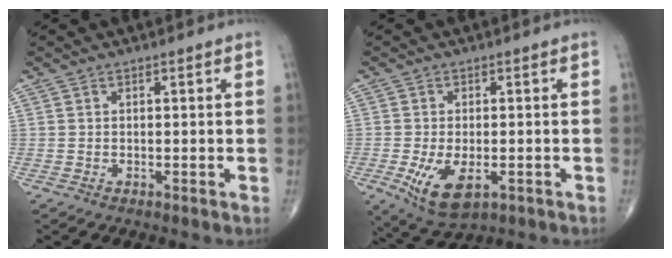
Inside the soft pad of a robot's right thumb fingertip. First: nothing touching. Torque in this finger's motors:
{"motor_torque": [1.19, 0.92, 0.81, -0.08, 0.09]}